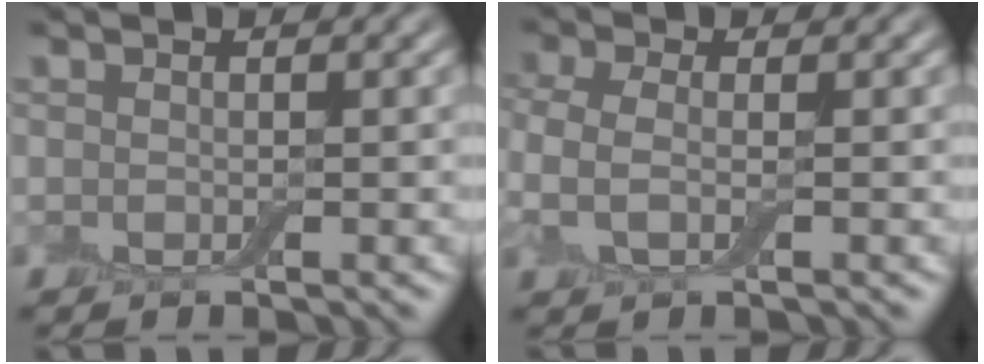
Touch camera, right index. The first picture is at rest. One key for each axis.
{"total": 2.9, "fx": -0.1, "fy": 1.4, "fz": 2.5, "tx": -0.067, "ty": 0.002, "tz": -0.011}